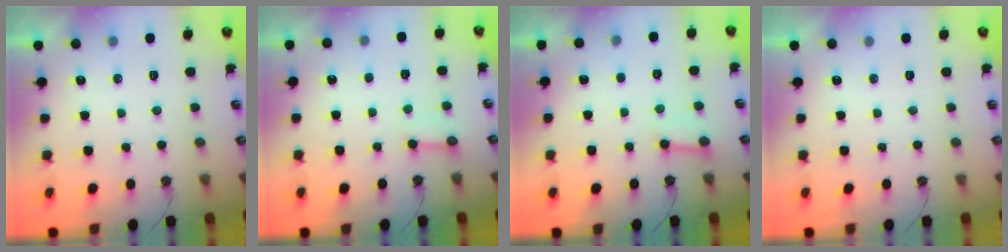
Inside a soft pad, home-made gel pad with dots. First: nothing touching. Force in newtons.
{"total": 2.6, "press": 2.6, "slide": 0.2}
{"total": 3.8, "press": 3.7, "slide": 0.5}
{"total": 0.0}